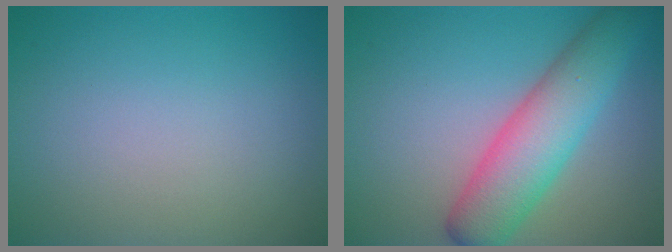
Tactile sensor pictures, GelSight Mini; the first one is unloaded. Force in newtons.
{"total": 6.7, "press": 6.7, "slide": 0.1}